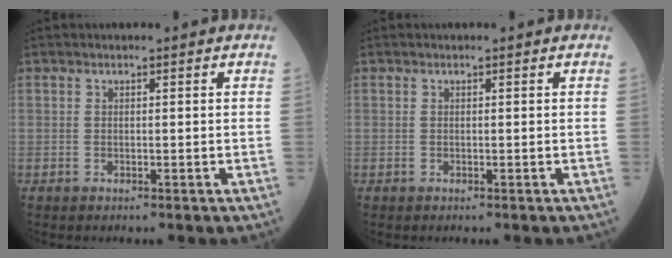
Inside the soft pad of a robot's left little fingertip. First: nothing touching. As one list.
[{"total": 0.0}]